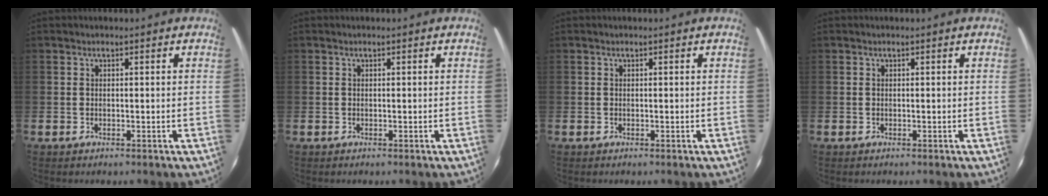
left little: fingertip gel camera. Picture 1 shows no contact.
{"total": 0.0}
{"total": 0.0}
{"total": 0.0}